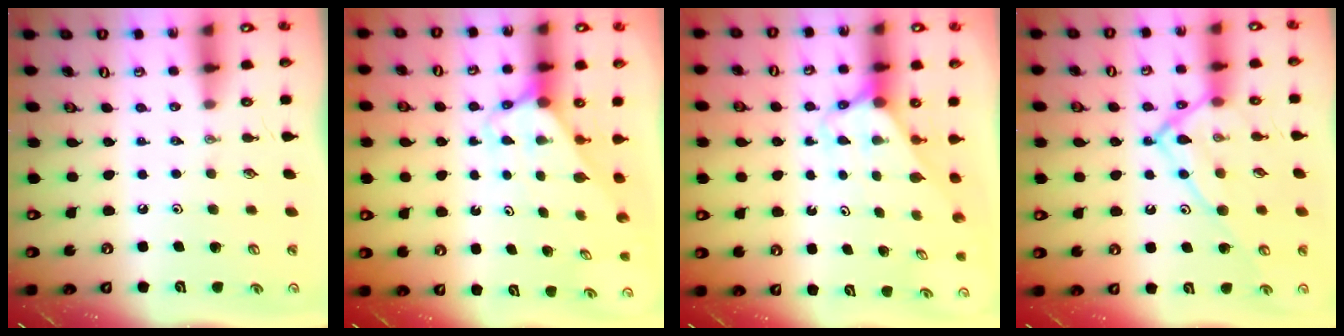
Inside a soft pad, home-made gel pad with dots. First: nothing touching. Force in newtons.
{"total": 2.6, "press": 2.6, "slide": 0.1}
{"total": 2.6, "press": 2.6, "slide": 0.1}
{"total": 15.6, "press": 15.5, "slide": 1.3}